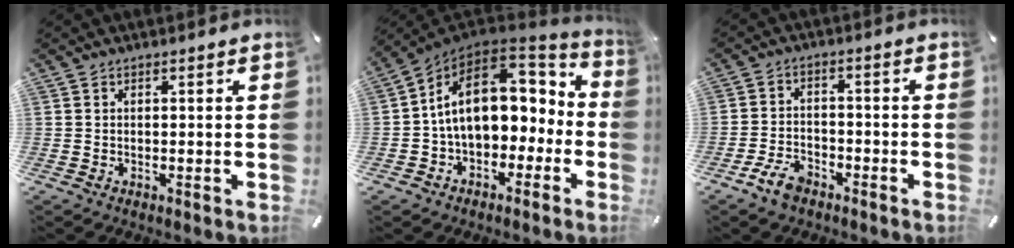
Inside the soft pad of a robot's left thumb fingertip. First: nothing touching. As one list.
[{"total": 17.9, "force": [2.6, 12.3, 12.9], "torque": [-0.215, -0.008, 0.049]}, {"total": 6.3, "force": [-4.3, 3.4, 3.1], "torque": [-0.072, 0.021, -0.083]}]